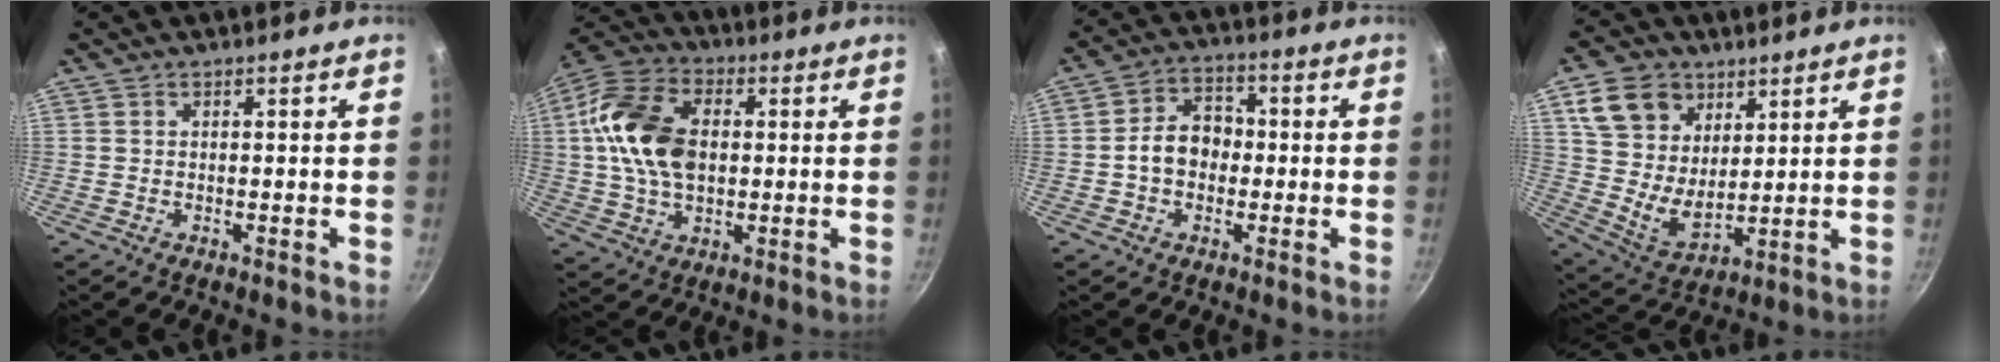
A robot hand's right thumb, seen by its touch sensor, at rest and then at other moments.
{"total": 16.4, "force": [1.5, 10.7, 12.3], "torque": [-0.216, 0.019, 0.014]}
{"total": 7.8, "force": [-0.9, 6.0, 4.9], "torque": [-0.051, 0.026, -0.025]}
{"total": 13.4, "force": [6.4, 9.7, 6.7], "torque": [-0.101, -0.019, 0.130]}